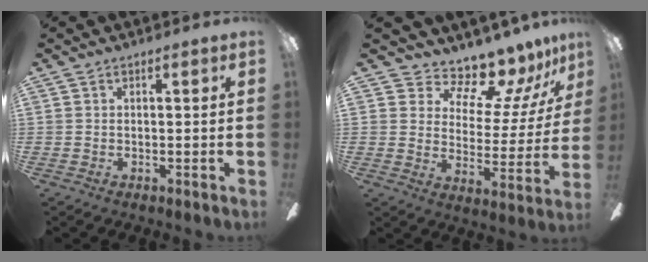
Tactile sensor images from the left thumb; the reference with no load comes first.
{"total": 11.7, "force": [10.6, 3.9, 3.0], "torque": [-0.055, -0.097, 0.186]}